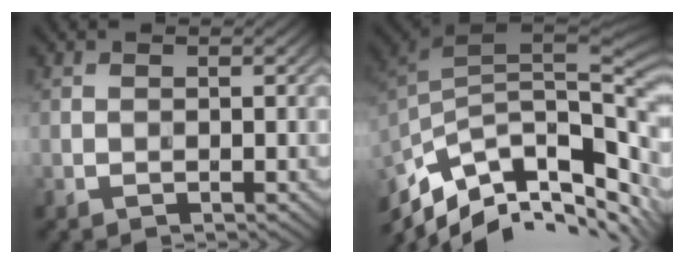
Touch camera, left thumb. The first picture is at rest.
{"total": 13.7, "force": [-6.2, 5.3, 10.9], "torque": [-0.242, -0.007, -0.096]}